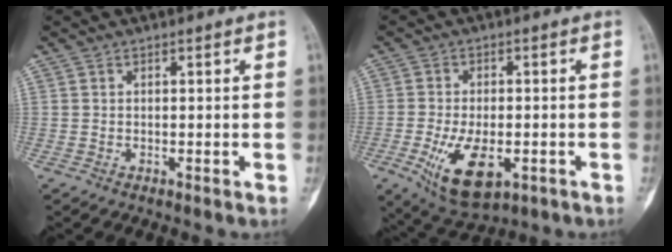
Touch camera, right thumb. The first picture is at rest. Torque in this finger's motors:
{"motor_torque": [-0.09, 0.61, 0.54, 0.30, 0.10]}